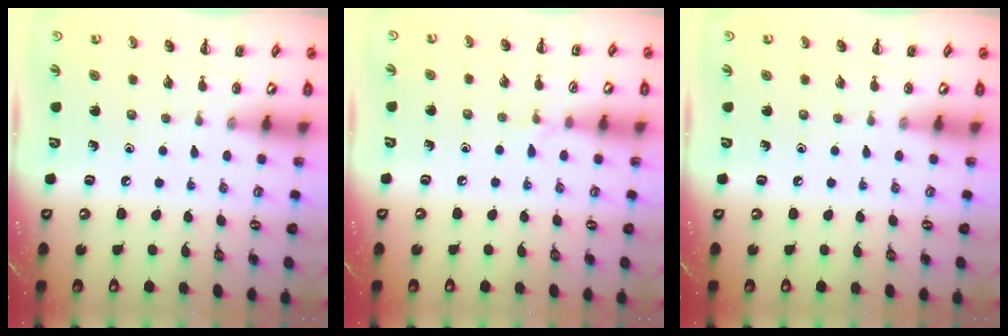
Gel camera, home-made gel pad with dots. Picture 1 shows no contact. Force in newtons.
{"total": 4.0, "press": 3.7, "slide": 1.5}
{"total": 0.0}